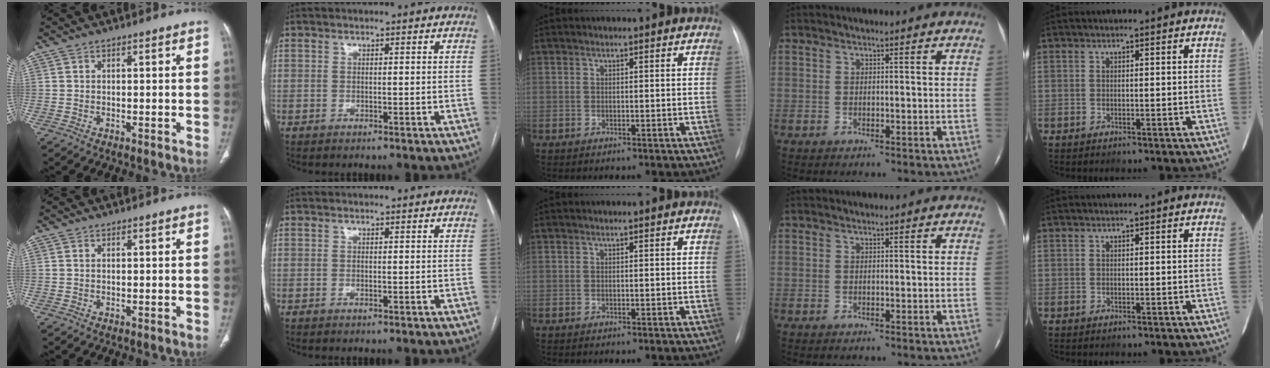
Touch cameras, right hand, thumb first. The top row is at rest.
{}